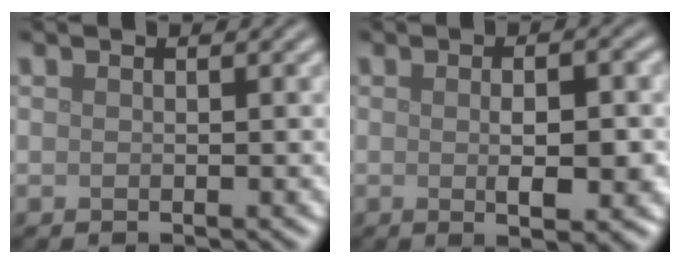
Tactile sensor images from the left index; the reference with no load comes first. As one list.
[{"total": 4.3, "force": [-0.2, 1.1, 4.1], "torque": [-0.065, -0.003, 0.000]}]